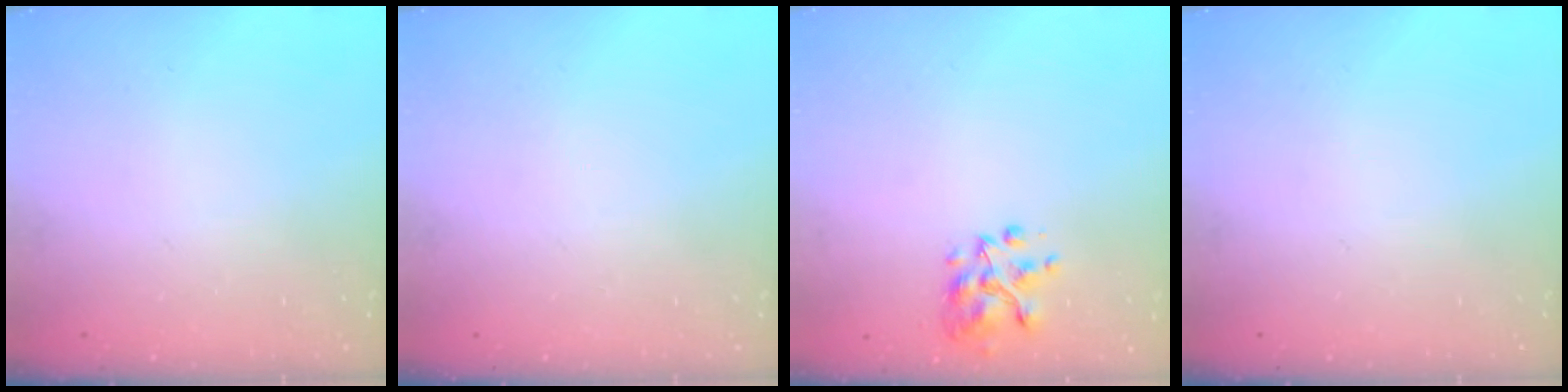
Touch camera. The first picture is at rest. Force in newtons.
{"total": 0.0}
{"total": 5.8, "press": 5.7, "slide": 0.7}
{"total": 0.0}